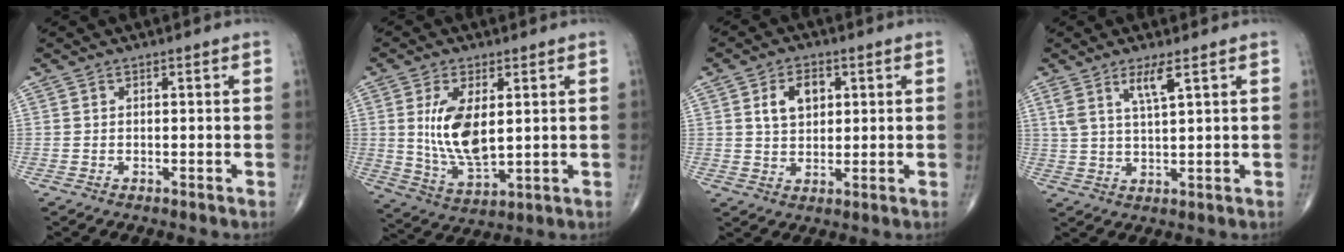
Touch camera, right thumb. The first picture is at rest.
{"total": 11.3, "force": [2.0, 5.3, 9.8], "torque": [-0.182, -0.022, 0.049]}
{"total": 6.7, "force": [2.2, 4.3, 4.6], "torque": [-0.061, -0.004, 0.038]}
{"total": 5.1, "force": [2.9, 0.6, 4.1], "torque": [-0.090, -0.015, 0.061]}